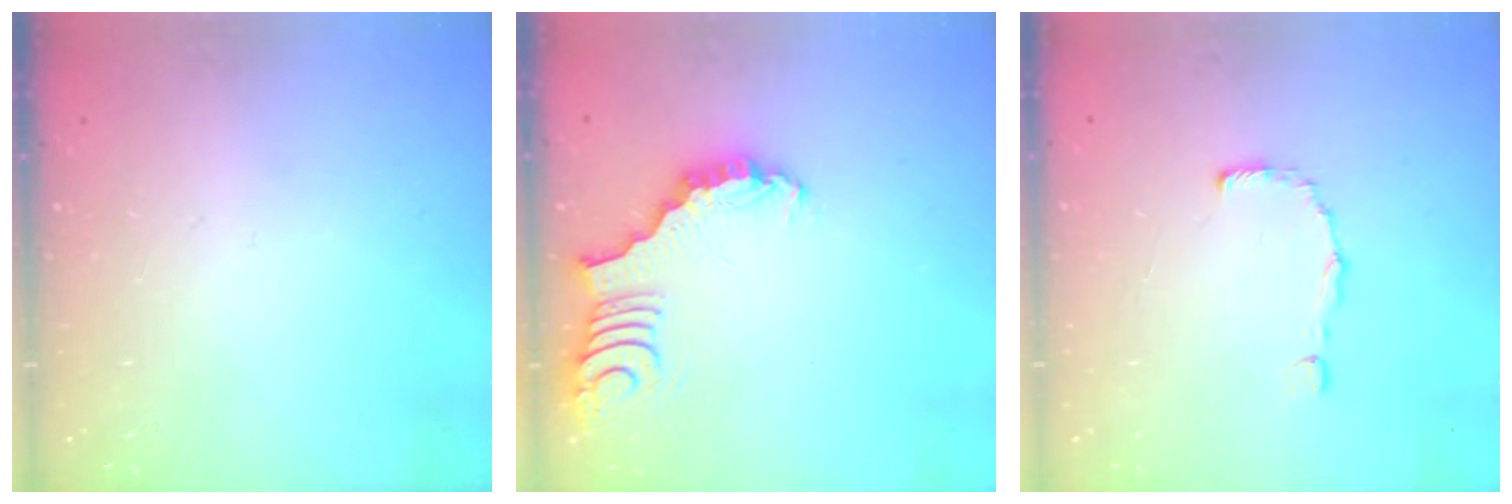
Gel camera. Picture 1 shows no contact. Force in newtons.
{"total": 3.4, "press": 3.4, "slide": 0.4}
{"total": 2.5, "press": 2.5, "slide": 0.1}